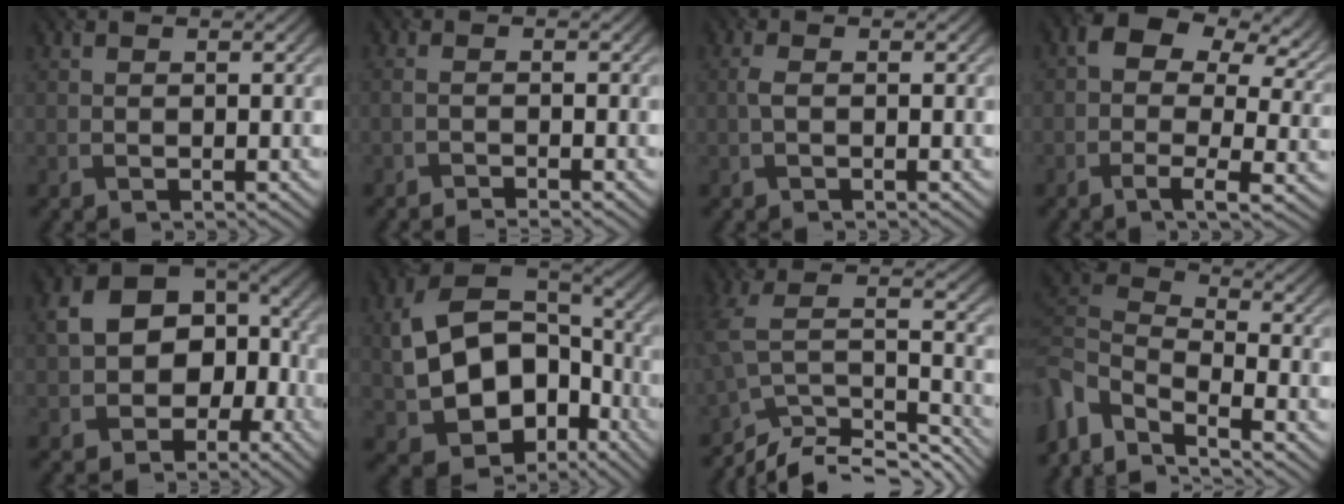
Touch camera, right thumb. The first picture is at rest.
{"total": 1.7, "force": [-1.2, 0.3, 1.1], "torque": [-0.008, 0.000, -0.032]}
{"total": 1.0, "force": [-0.1, 0.3, 1.0], "torque": [-0.025, 0.002, -0.004]}
{"total": 11.5, "force": [2.7, 6.2, 9.3], "torque": [-0.169, -0.004, 0.037]}
{"total": 11.8, "force": [-1.6, 8.8, 7.6], "torque": [-0.140, -0.014, -0.033]}
{"total": 13.4, "force": [-2.9, 9.7, 8.8], "torque": [-0.182, -0.019, -0.049]}
{"total": 9.8, "force": [-7.8, 3.3, 4.9], "torque": [-0.107, -0.001, -0.145]}
{"total": 6.8, "force": [-3.9, 2.6, 4.9], "torque": [-0.109, -0.006, -0.097]}